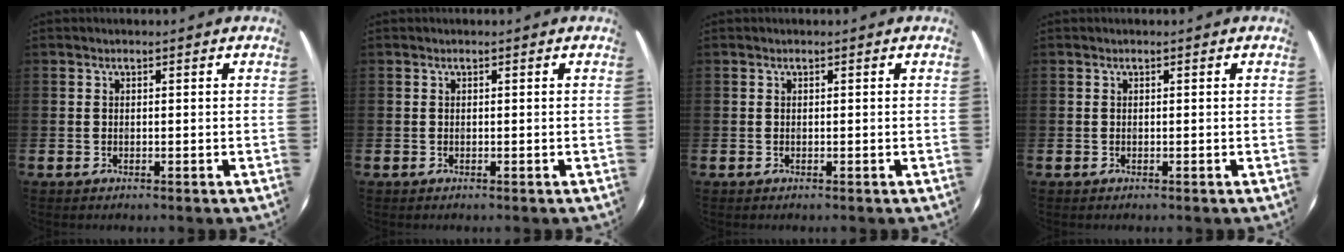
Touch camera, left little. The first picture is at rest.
{"total": 0.0}
{"total": 0.0}
{"total": 0.0}